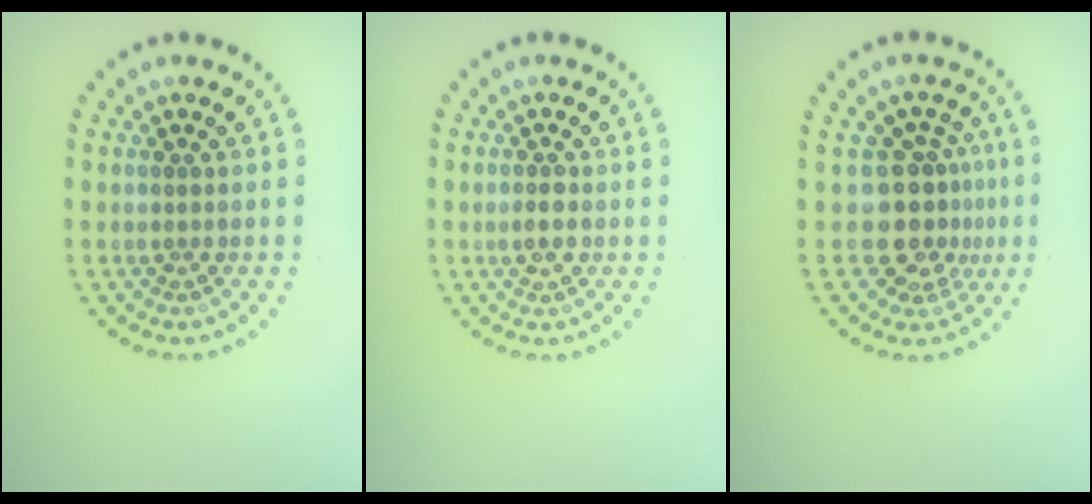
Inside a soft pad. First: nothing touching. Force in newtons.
{"total": 1.3, "press": 1.3, "slide": 0.1}
{"total": 4.1, "press": 3.1, "slide": 2.8}